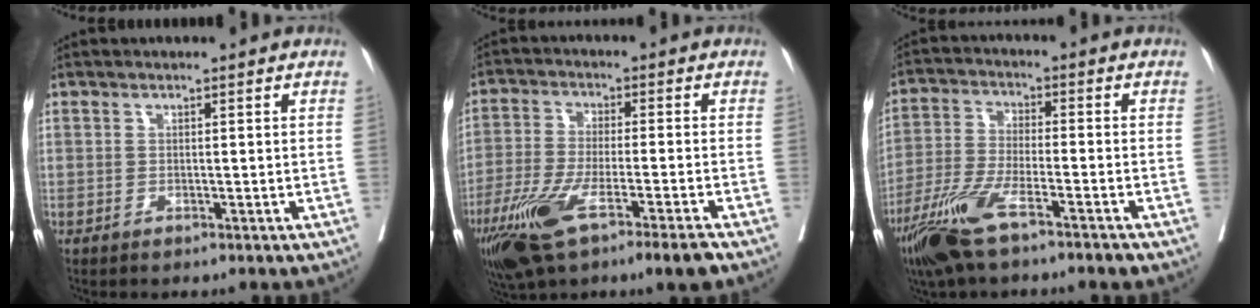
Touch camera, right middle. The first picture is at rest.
{"total": 12.6, "force": [-7.4, 1.3, 10.2], "torque": [-0.195, -0.033, -0.133]}
{"total": 10.0, "force": [-6.5, 1.4, 7.5], "torque": [-0.161, -0.023, -0.125]}